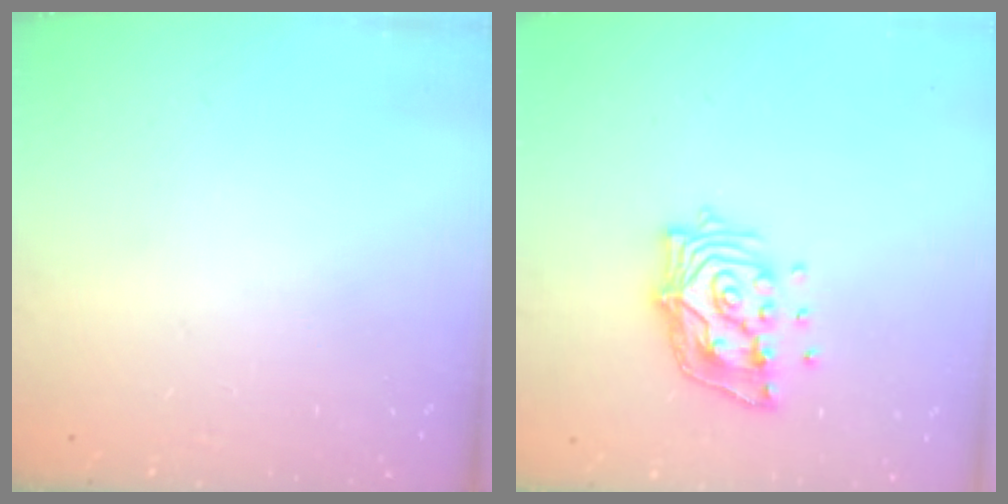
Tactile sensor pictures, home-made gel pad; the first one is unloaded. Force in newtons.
{"total": 12.4, "press": 12.4, "slide": 1.2}